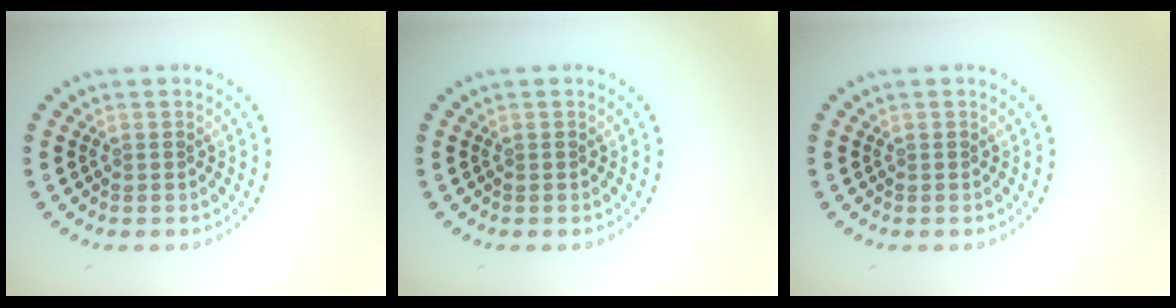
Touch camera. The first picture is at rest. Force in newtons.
{"total": 0.0}
{"total": 0.0}